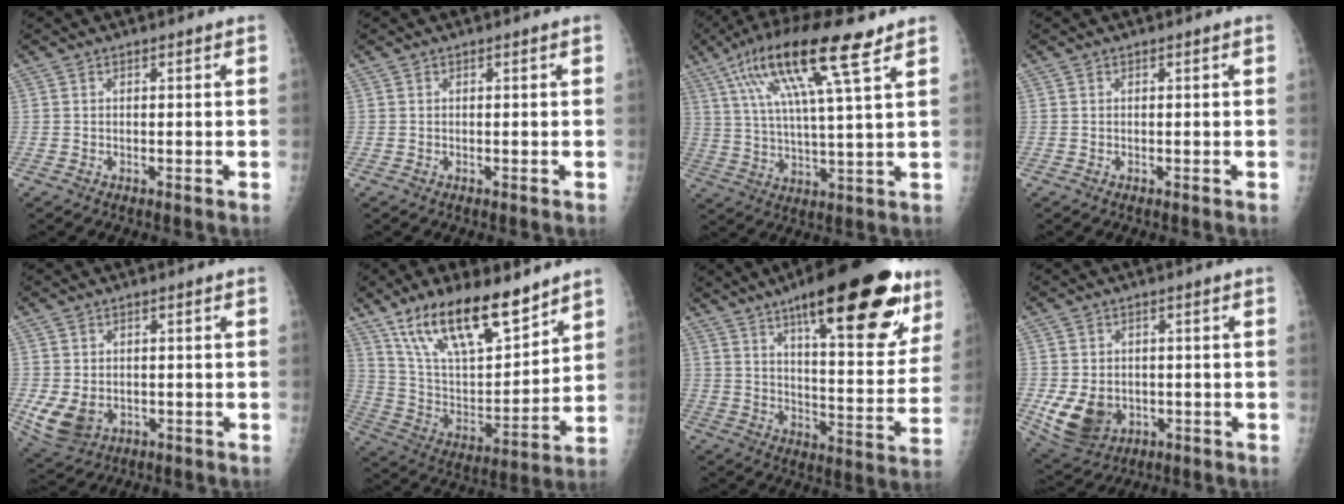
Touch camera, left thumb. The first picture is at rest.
{"total": 0.0}
{"total": 17.1, "force": [8.9, 2.6, 14.4], "torque": [-0.273, -0.009, 0.156]}
{"total": 0.0}
{"total": 7.0, "force": [-1.3, 5.3, 4.4], "torque": [-0.077, -0.007, -0.010]}
{"total": 21.4, "force": [14.7, 7.8, 13.5], "torque": [-0.200, -0.063, 0.271]}
{"total": 27.7, "force": [15.8, 8.3, 21.1], "torque": [-0.264, -0.049, 0.230]}
{"total": 9.4, "force": [-1.7, 7.4, 5.5], "torque": [-0.090, -0.001, -0.012]}